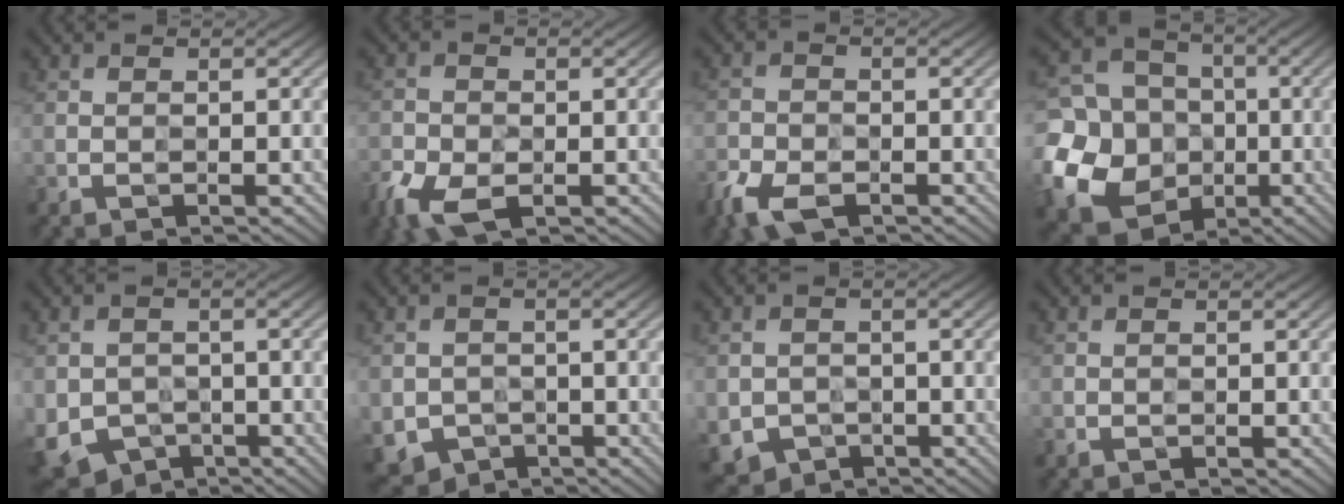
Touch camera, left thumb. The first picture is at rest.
{"total": 5.6, "force": [-3.1, 3.1, 3.6], "torque": [-0.087, -0.015, -0.062]}
{"total": 5.3, "force": [-3.4, 2.7, 2.9], "torque": [-0.071, -0.012, -0.069]}
{"total": 15.3, "force": [-3.2, 13.9, 5.8], "torque": [-0.206, -0.016, -0.075]}
{"total": 5.2, "force": [-2.0, 4.3, 1.9], "torque": [-0.058, -0.023, -0.033]}
{"total": 3.3, "force": [-1.4, 2.9, 0.6], "torque": [-0.025, -0.016, -0.025]}
{"total": 3.0, "force": [-1.3, 2.7, 0.4], "torque": [-0.021, -0.015, -0.023]}
{"total": 0.0}